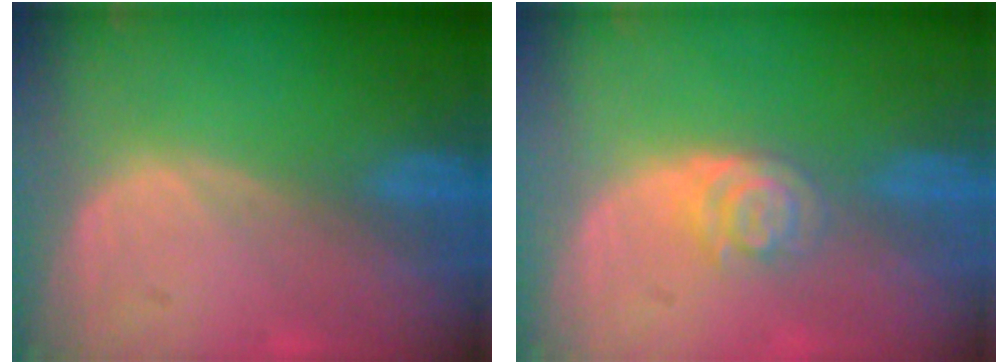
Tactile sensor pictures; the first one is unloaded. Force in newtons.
{"total": 4.0, "press": 3.6, "slide": 1.9}